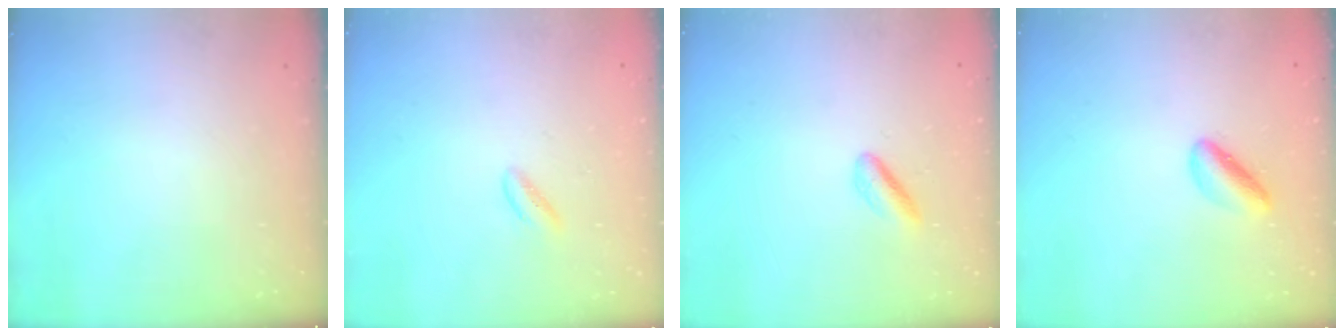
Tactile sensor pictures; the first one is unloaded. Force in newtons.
{"total": 1.1, "press": 0.9, "slide": 0.6}
{"total": 2.4, "press": 2.2, "slide": 1.0}
{"total": 4.0, "press": 4.0, "slide": 0.7}